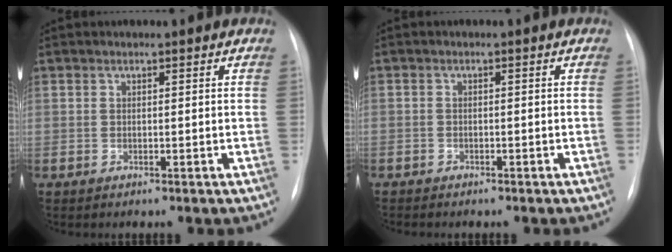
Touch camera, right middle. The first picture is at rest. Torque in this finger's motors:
{"motor_torque": [0.93, -0.95, -0.54, -0.21]}